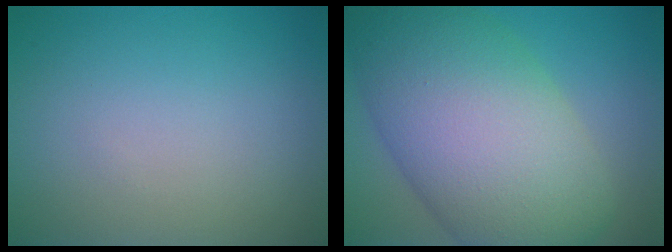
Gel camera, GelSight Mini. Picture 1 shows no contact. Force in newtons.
{"total": 14.0, "press": 14.0, "slide": 0.2}